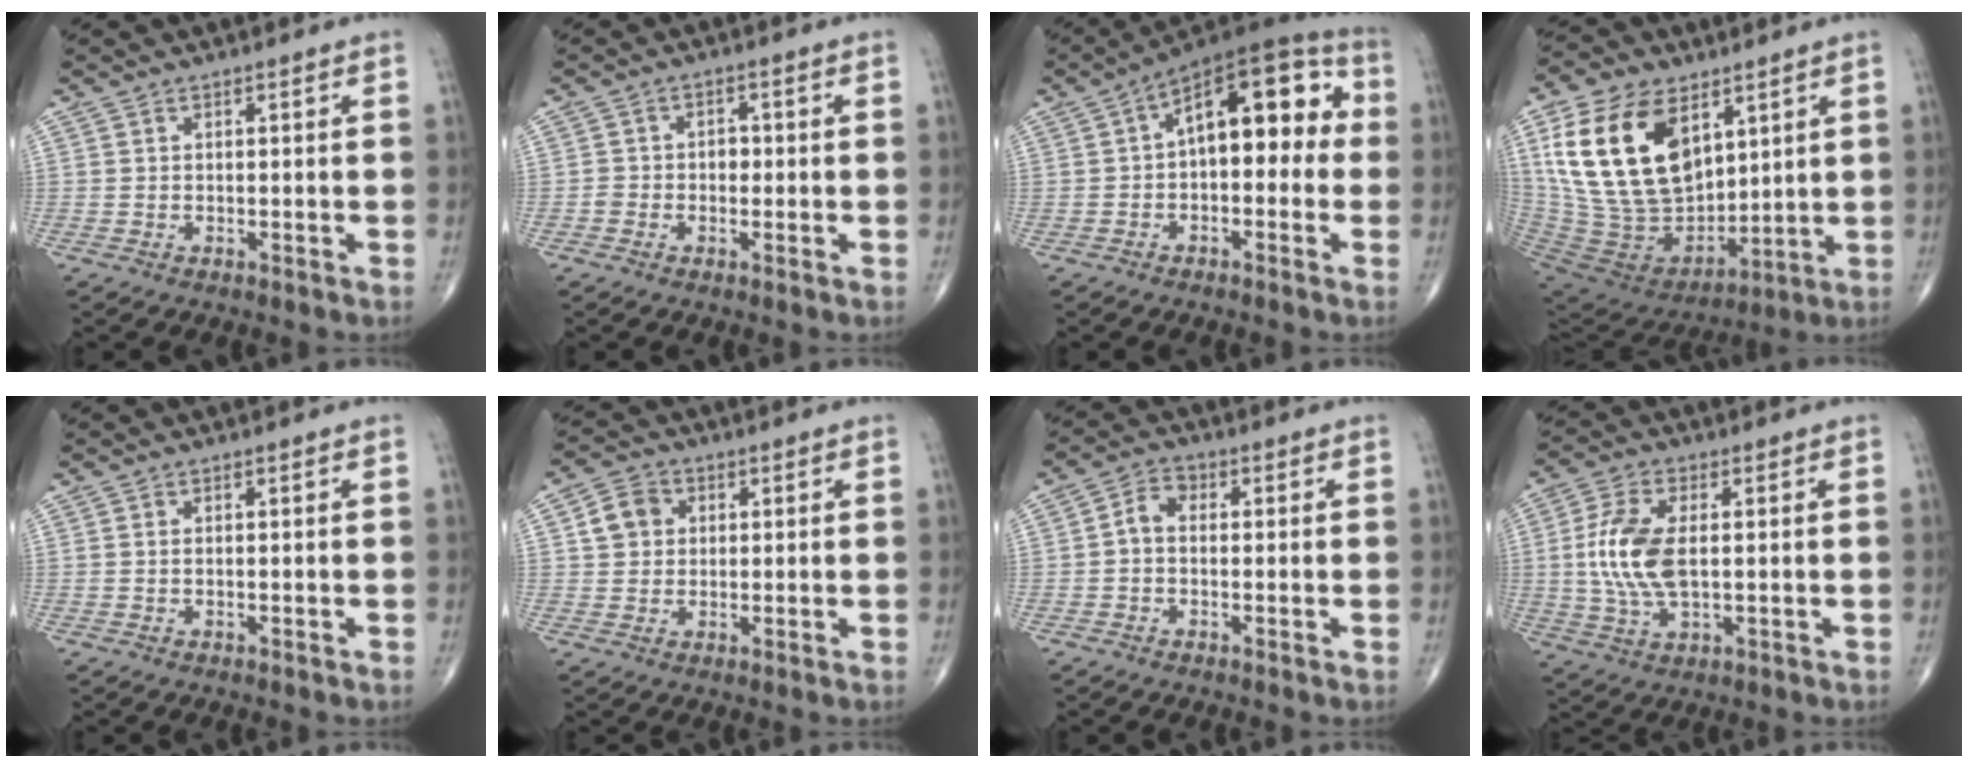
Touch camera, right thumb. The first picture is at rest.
{"total": 2.6, "force": [-0.5, 2.2, 1.4], "torque": [-0.010, 0.013, -0.011]}
{"total": 16.1, "force": [1.4, 8.2, 13.8], "torque": [-0.164, 0.043, 0.010]}
{"total": 24.2, "force": [9.0, 14.8, 16.9], "torque": [-0.313, -0.037, 0.181]}
{"total": 0.0}
{"total": 5.5, "force": [1.1, 4.7, 2.6], "torque": [-0.033, 0.006, 0.013]}
{"total": 3.8, "force": [-0.1, 2.8, 2.6], "torque": [-0.040, 0.016, -0.010]}
{"total": 11.3, "force": [0.7, 5.7, 9.8], "torque": [-0.211, -0.001, 0.016]}